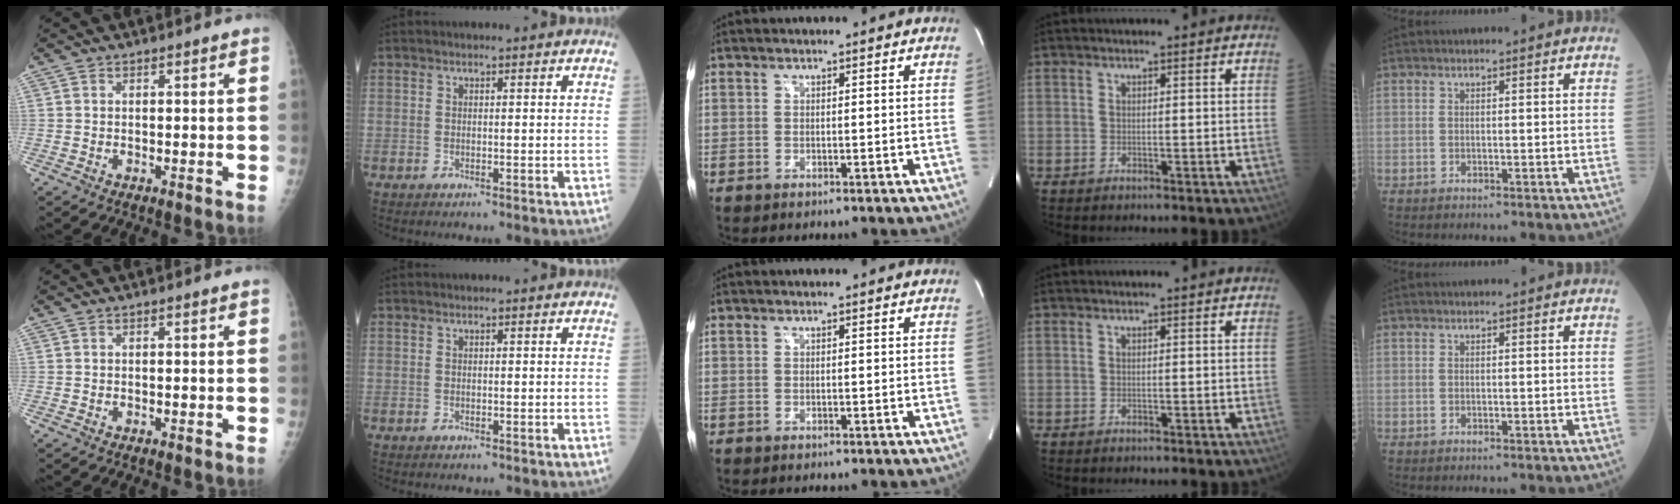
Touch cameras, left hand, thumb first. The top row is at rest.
{}